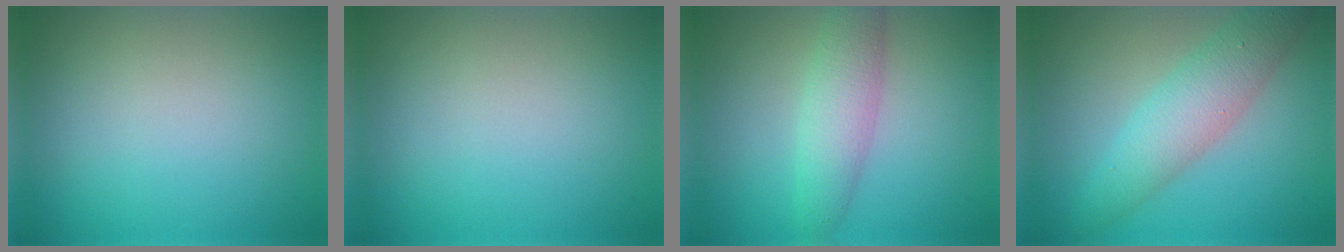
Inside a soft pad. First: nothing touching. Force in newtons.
{"total": 0.0}
{"total": 3.7, "press": 3.7, "slide": 0.0}
{"total": 4.6, "press": 4.6, "slide": 0.1}